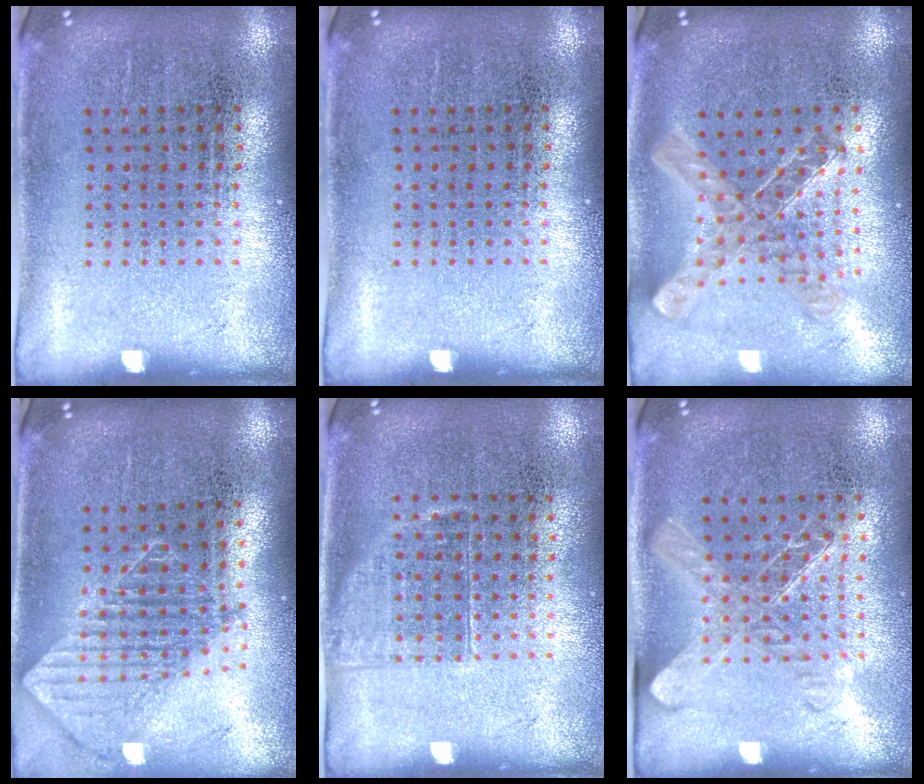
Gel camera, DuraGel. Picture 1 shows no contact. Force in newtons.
{"total": 0.0}
{"total": 1.1, "press": 1.1, "slide": 0.2}
{"total": 1.6, "press": 1.3, "slide": 0.9}
{"total": 1.1, "press": 0.9, "slide": 0.6}
{"total": 1.4, "press": 1.2, "slide": 0.7}